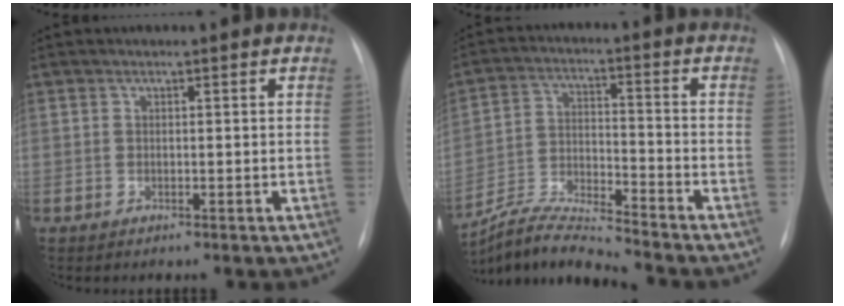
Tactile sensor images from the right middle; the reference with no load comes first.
{"total": 9.9, "force": [-9.5, -1.2, 2.6], "torque": [-0.059, -0.005, -0.179]}